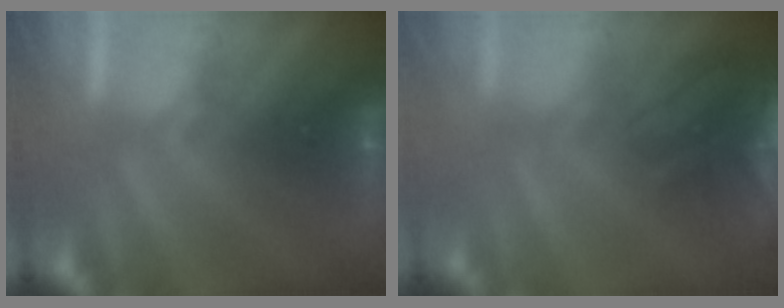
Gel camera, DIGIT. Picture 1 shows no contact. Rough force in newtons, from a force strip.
{"total": 6.4}